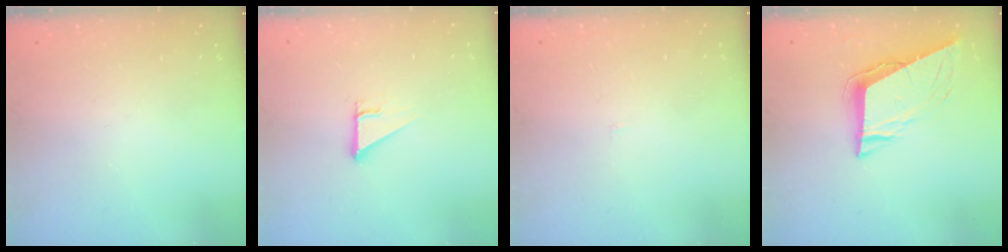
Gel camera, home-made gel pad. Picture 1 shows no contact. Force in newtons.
{"total": 2.5, "press": 2.5, "slide": 0.1}
{"total": 2.0, "press": 2.0, "slide": 0.1}
{"total": 8.6, "press": 8.4, "slide": 1.9}